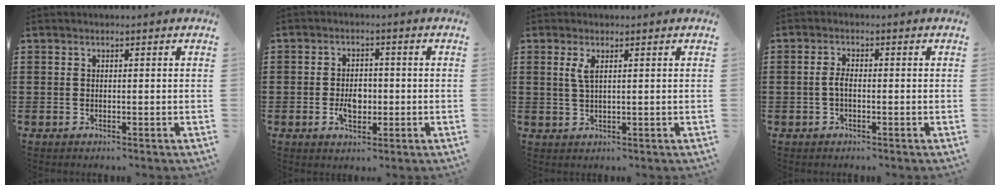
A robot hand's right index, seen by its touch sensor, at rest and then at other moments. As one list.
[{"total": 4.0, "force": [-0.8, 2.6, 3.0], "torque": [-0.049, 0.004, -0.016]}, {"total": 2.2, "force": [0.9, 0.5, 1.9], "torque": [-0.041, 0.002, 0.015]}, {"total": 2.0, "force": [-0.5, 0.8, 1.8], "torque": [-0.050, -0.004, -0.015]}]